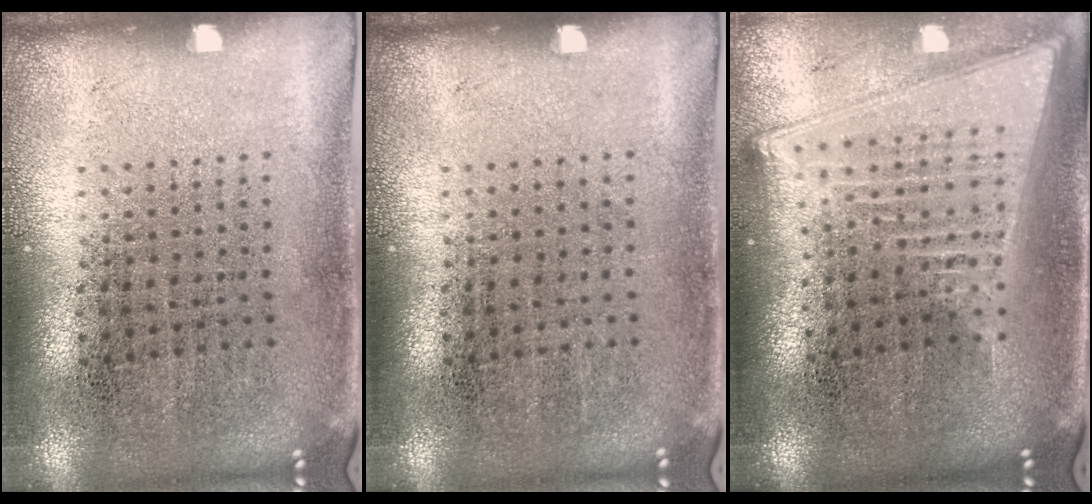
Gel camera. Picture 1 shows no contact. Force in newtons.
{"total": 0.0}
{"total": 2.1, "press": 1.7, "slide": 1.2}